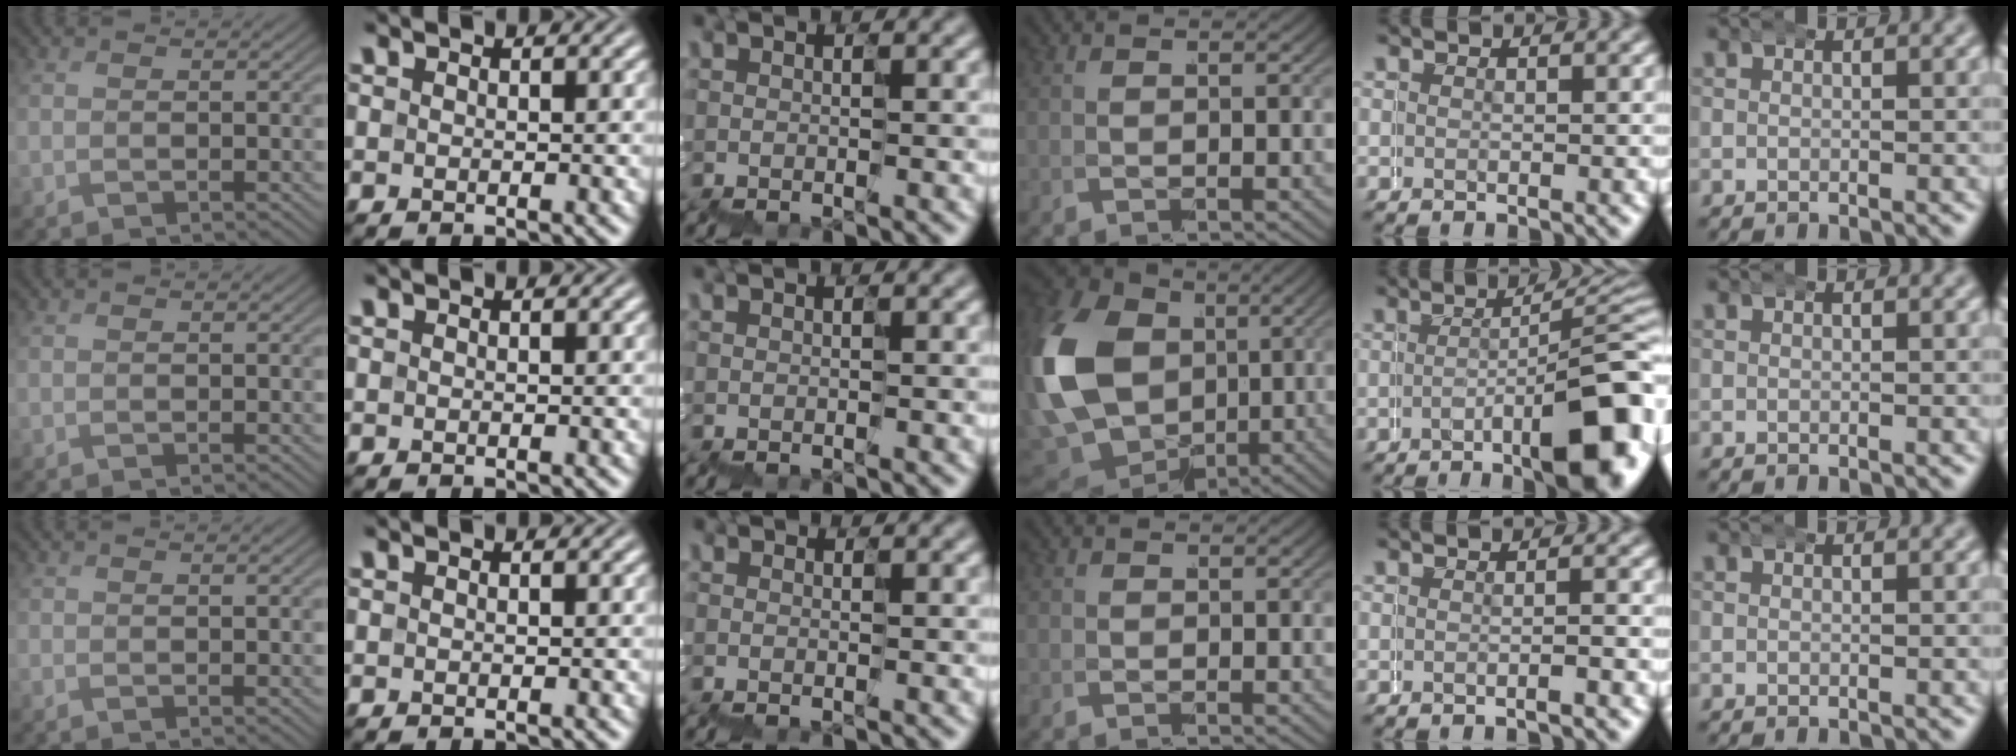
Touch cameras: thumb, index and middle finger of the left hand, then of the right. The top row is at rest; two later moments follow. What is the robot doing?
{"motion": "wrap", "object": "belt"}